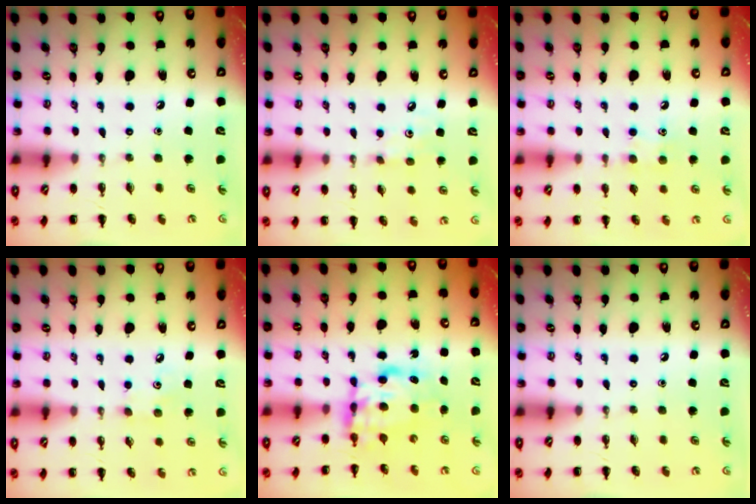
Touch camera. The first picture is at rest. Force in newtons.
{"total": 3.7, "press": 3.6, "slide": 1.0}
{"total": 7.4, "press": 7.2, "slide": 1.4}
{"total": 3.8, "press": 3.6, "slide": 1.0}
{"total": 6.9, "press": 6.8, "slide": 1.1}
{"total": 0.0}